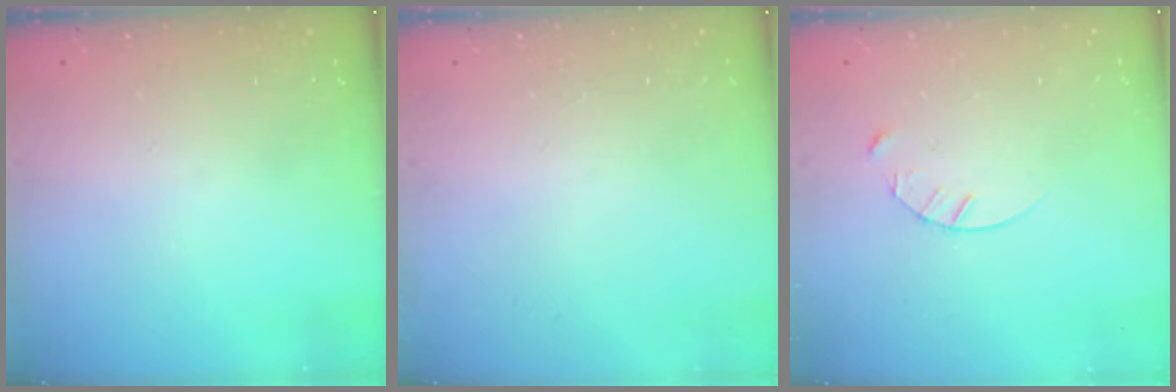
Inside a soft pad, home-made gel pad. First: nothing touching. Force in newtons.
{"total": 0.0}
{"total": 4.1, "press": 4.1, "slide": 0.5}